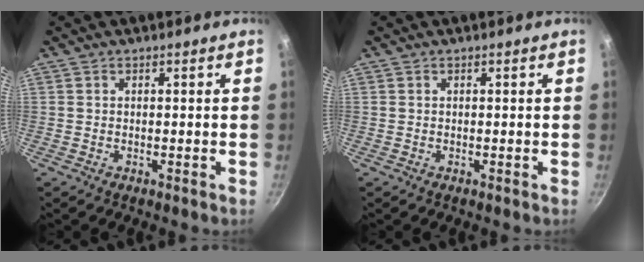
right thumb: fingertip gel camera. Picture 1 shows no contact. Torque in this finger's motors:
{"motor_torque": [-0.03, 0.03, -0.01, -0.04, 0.02]}